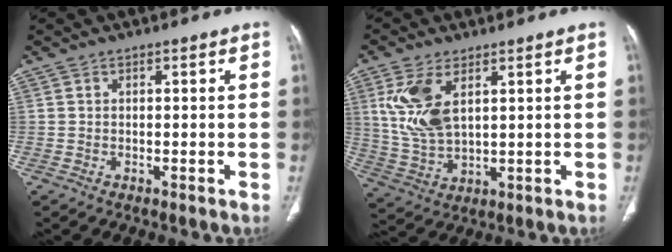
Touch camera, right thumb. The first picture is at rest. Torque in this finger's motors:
{"motor_torque": [0.16, -0.04, 0.63, 0.85, 0.16]}